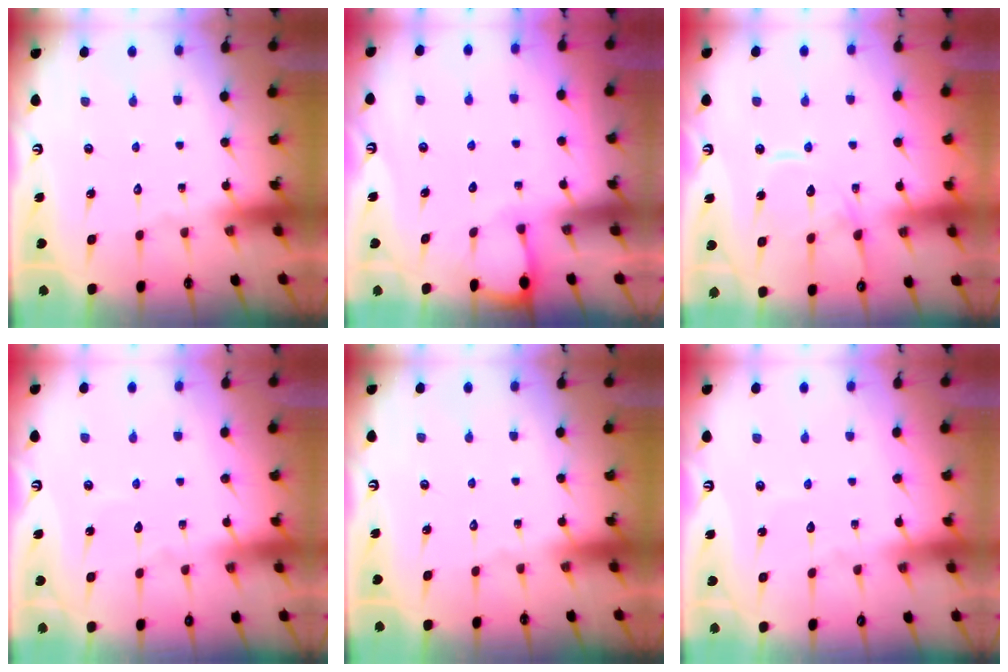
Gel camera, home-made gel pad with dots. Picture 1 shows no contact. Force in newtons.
{"total": 2.7, "press": 2.7, "slide": 0.3}
{"total": 11.6, "press": 11.5, "slide": 1.3}
{"total": 2.8, "press": 2.8, "slide": 0.3}
{"total": 0.0}
{"total": 2.0, "press": 2.0, "slide": 0.1}